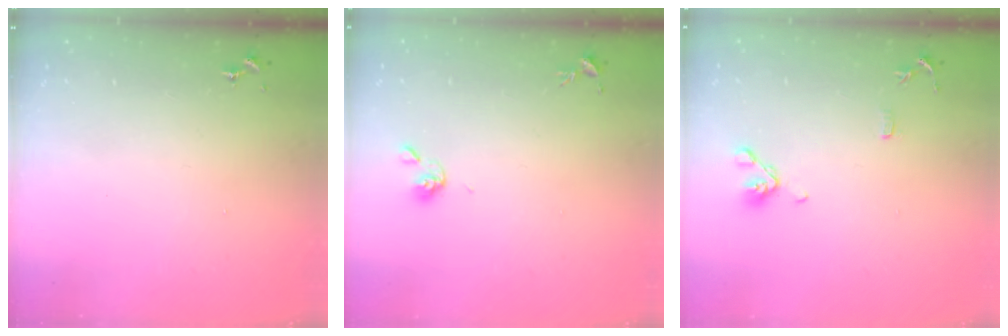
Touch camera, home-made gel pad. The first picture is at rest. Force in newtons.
{"total": 5.6, "press": 5.6, "slide": 1.0}
{"total": 10.5, "press": 10.4, "slide": 1.9}